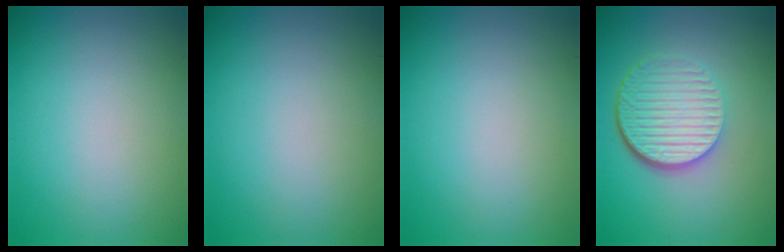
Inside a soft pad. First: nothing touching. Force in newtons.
{"total": 0.0}
{"total": 0.0}
{"total": 6.5, "press": 4.4, "slide": 4.8}